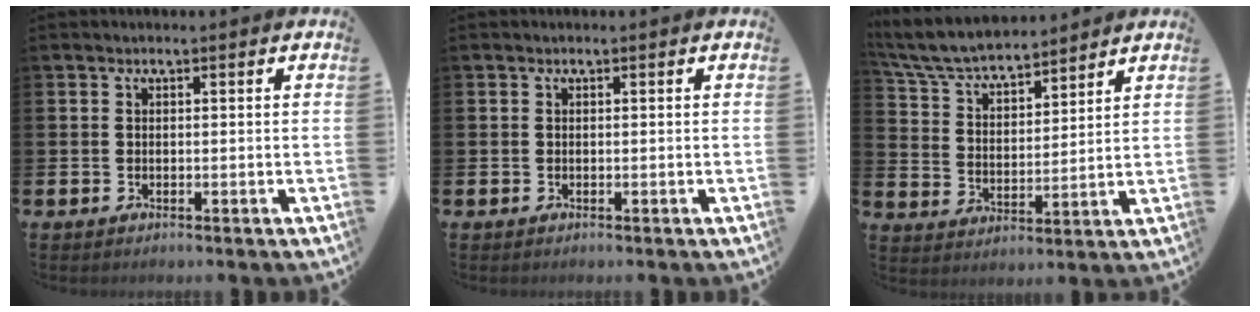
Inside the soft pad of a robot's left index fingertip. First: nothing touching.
{"total": 0.0}
{"total": 6.9, "force": [6.6, 1.3, 1.7], "torque": [-0.066, -0.040, 0.115]}